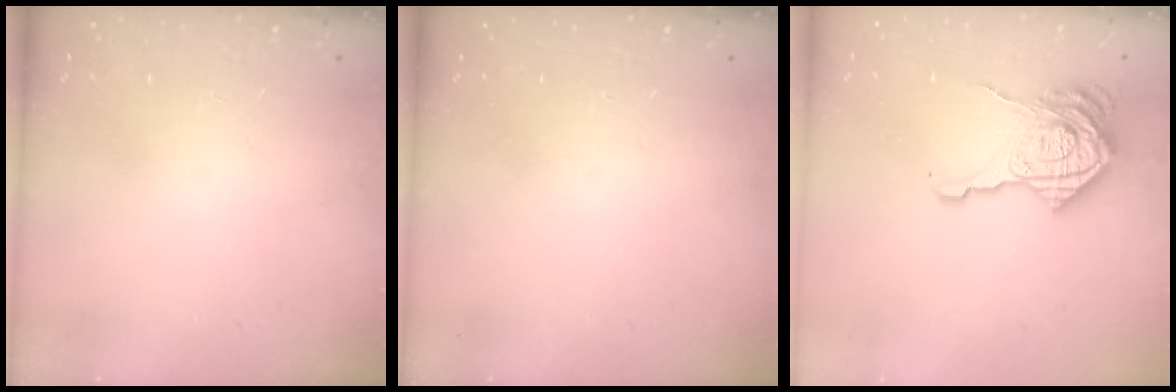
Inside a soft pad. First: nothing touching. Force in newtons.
{"total": 0.0}
{"total": 21.0, "press": 20.9, "slide": 1.6}